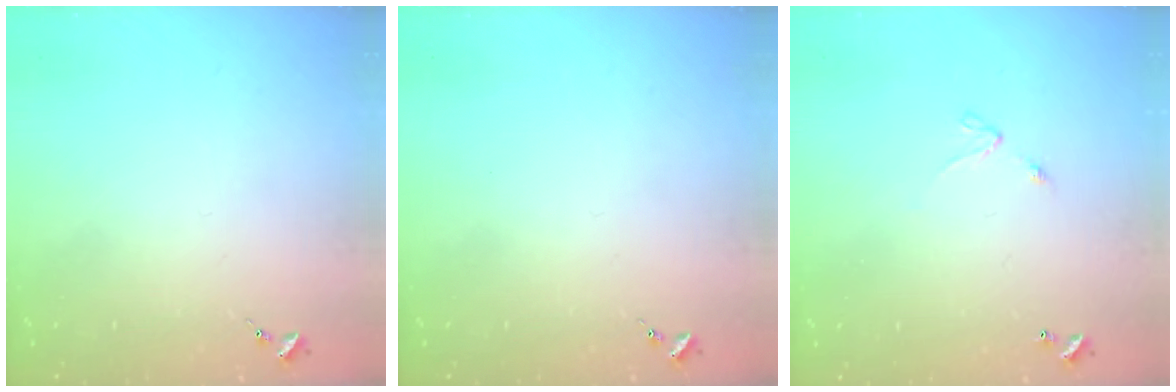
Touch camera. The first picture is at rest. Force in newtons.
{"total": 0.0}
{"total": 4.2, "press": 4.2, "slide": 0.4}